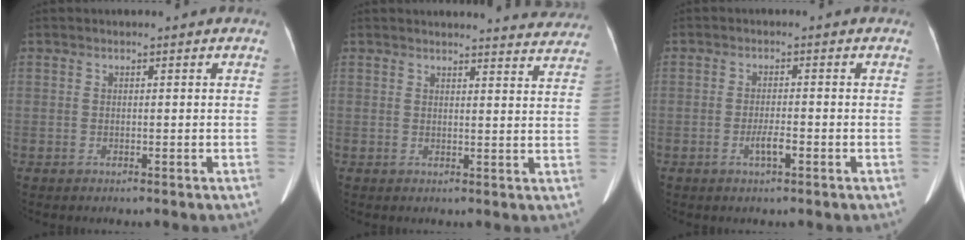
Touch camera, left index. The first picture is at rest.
{"total": 12.5, "force": [12.3, 1.4, 1.8], "torque": [0.007, -0.038, 0.114]}
{"total": 2.4, "force": [-1.0, 0.3, 2.1], "torque": [-0.040, -0.001, -0.019]}